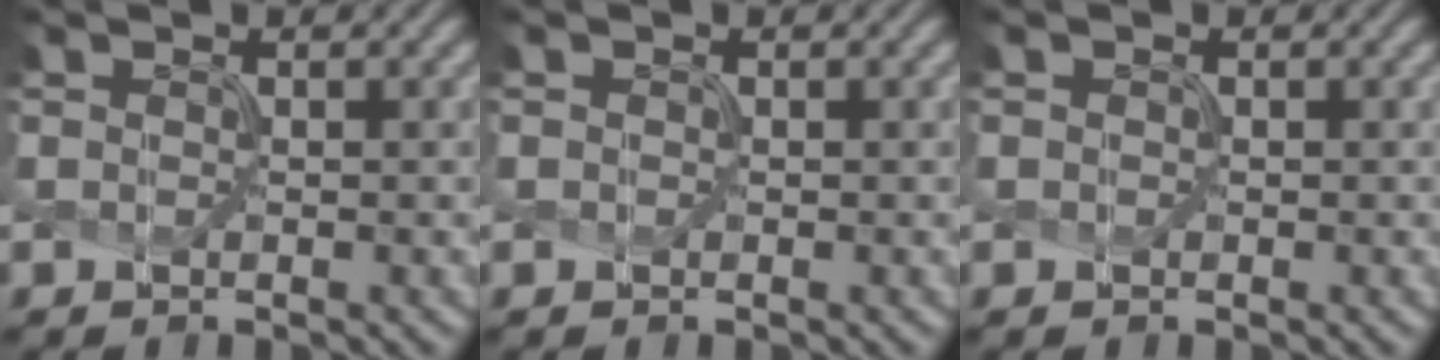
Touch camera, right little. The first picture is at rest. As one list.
[{"total": 0.0}, {"total": 0.0}]